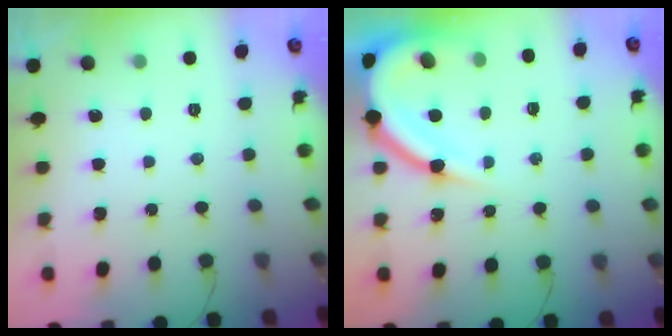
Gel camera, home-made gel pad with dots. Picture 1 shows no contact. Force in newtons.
{"total": 12.4, "press": 12.3, "slide": 1.4}